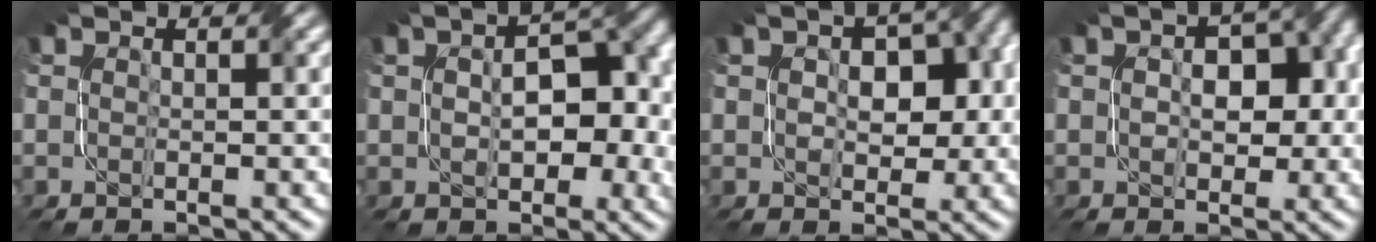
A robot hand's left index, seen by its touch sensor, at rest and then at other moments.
{"total": 6.5, "force": [0.3, 3.8, 5.2], "torque": [-0.075, 0.004, 0.009]}
{"total": 5.7, "force": [0.2, 3.7, 4.3], "torque": [-0.053, 0.002, 0.008]}
{"total": 5.1, "force": [-0.2, 3.3, 3.9], "torque": [-0.043, 0.008, 0.001]}